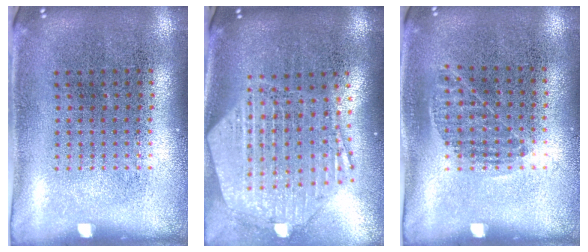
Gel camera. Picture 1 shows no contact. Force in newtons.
{"total": 2.7, "press": 2.2, "slide": 1.5}
{"total": 0.8, "press": 0.6, "slide": 0.5}